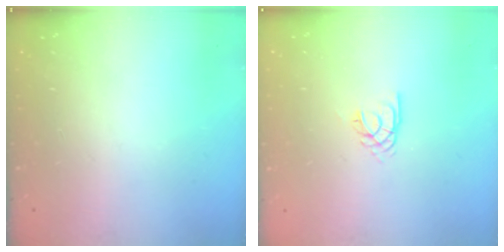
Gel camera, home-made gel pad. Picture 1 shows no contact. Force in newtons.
{"total": 2.2, "press": 2.2, "slide": 0.3}